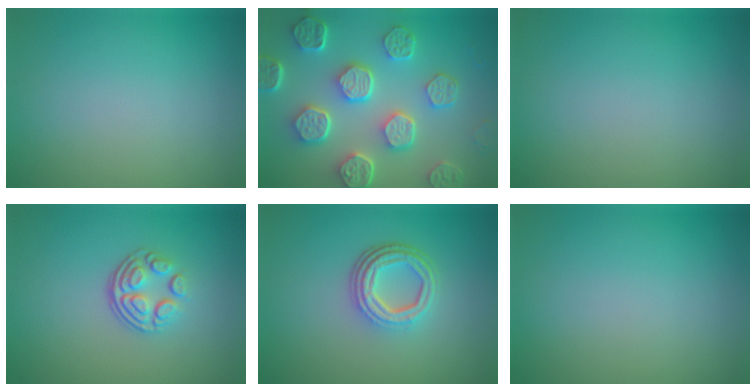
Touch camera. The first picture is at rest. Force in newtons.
{"total": 7.9, "press": 6.0, "slide": 5.2}
{"total": 0.0}
{"total": 3.9, "press": 2.5, "slide": 2.9}
{"total": 4.4, "press": 3.3, "slide": 3.0}
{"total": 0.0}